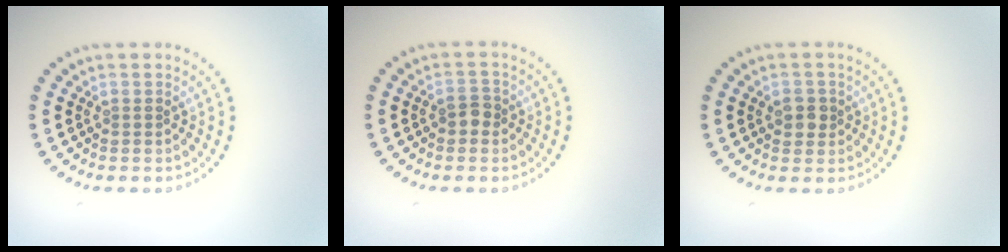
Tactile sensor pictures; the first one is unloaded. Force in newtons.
{"total": 1.5, "press": 1.4, "slide": 0.3}
{"total": 1.8, "press": 1.8, "slide": 0.4}